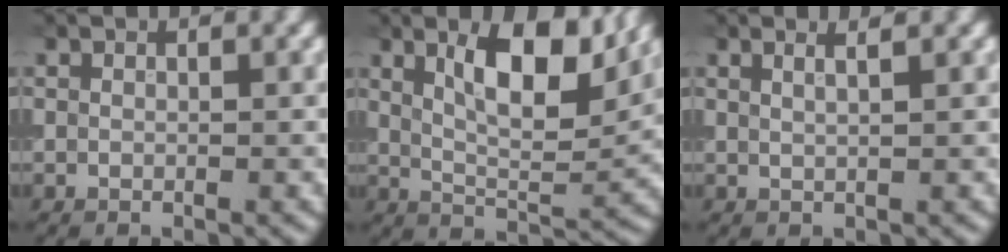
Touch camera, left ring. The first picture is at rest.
{"total": 7.8, "force": [3.5, 2.7, 6.4], "torque": [-0.105, 0.001, 0.059]}
{"total": 2.6, "force": [1.5, 1.2, 1.8], "torque": [0.000, 0.009, -0.009]}